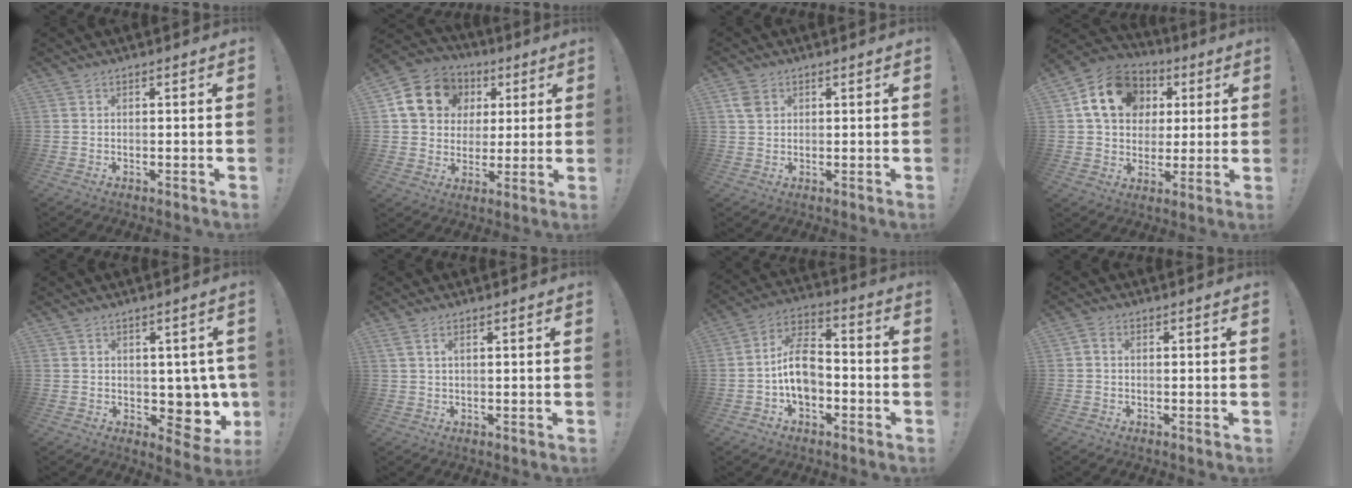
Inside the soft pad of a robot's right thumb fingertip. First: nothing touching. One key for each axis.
{"total": 15.5, "fx": 5.1, "fy": 13.0, "fz": 6.9, "tx": -0.098, "ty": -0.007, "tz": 0.112}
{"total": 3.9, "fx": 1.6, "fy": 2.8, "fz": 2.1, "tx": -0.030, "ty": 0.001, "tz": 0.032}
{"total": 16.6, "fx": 5.6, "fy": 13.2, "fz": 8.4, "tx": -0.118, "ty": -0.013, "tz": 0.113}
{"total": 7.2, "fx": 1.6, "fy": 5.8, "fz": 4.1, "tx": -0.036, "ty": -0.018, "tz": 0.044}
{"total": 1.8, "fx": 0.7, "fy": 0.0, "fz": 1.7, "tx": -0.040, "ty": 0.004, "tz": 0.014}
{"total": 11.9, "fx": -2.2, "fy": 8.3, "fz": 8.3, "tx": -0.149, "ty": 0.023, "tz": -0.039}
{"total": 1.1, "fx": -0.1, "fy": 0.3, "fz": 1.0, "tx": -0.025, "ty": 0.006, "tz": -0.001}